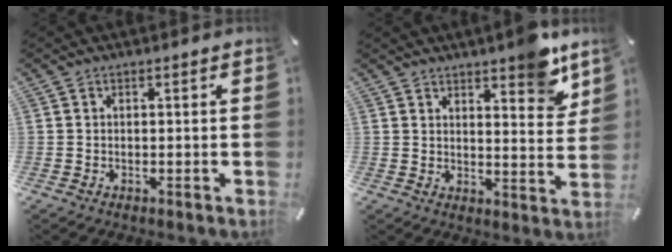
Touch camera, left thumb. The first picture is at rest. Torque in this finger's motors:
{"motor_torque": [1.23, 0.90, 0.80, -0.60, 0.17]}